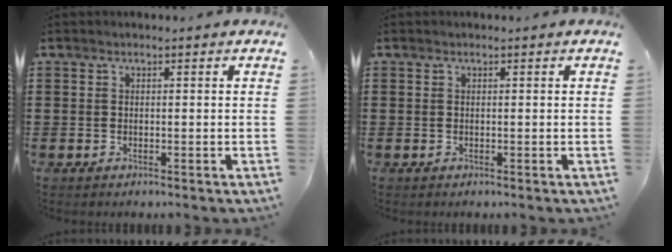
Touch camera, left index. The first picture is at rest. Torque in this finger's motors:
{"motor_torque": [0.00, 0.00, -0.02, 0.00]}